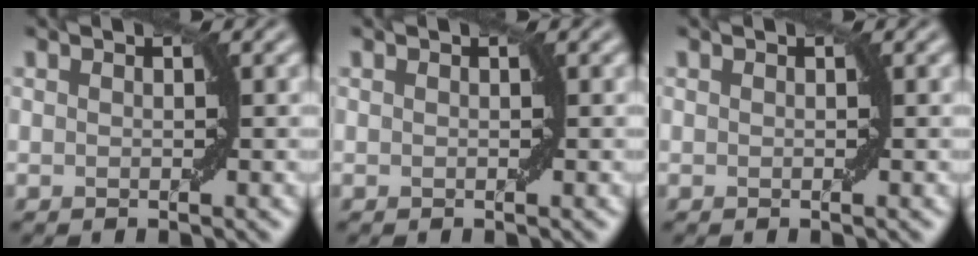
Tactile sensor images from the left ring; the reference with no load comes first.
{"total": 0.0}
{"total": 0.0}